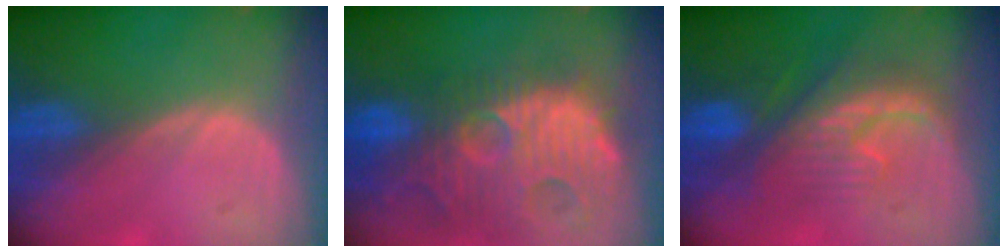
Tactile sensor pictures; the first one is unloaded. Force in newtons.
{"total": 14.6, "press": 12.5, "slide": 7.5}
{"total": 8.3, "press": 8.2, "slide": 1.3}